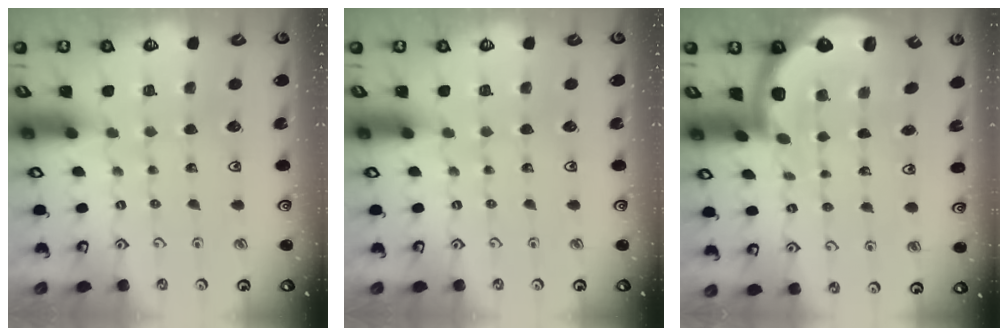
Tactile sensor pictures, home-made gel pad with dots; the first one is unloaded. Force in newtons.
{"total": 0.0}
{"total": 5.7, "press": 5.3, "slide": 2.0}